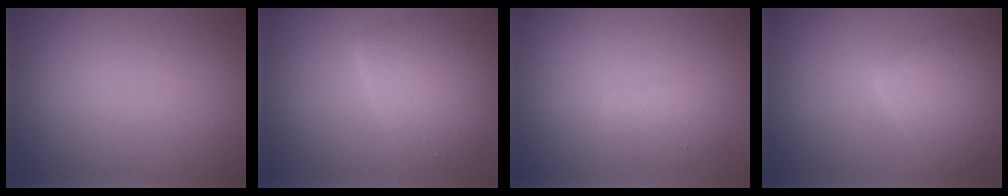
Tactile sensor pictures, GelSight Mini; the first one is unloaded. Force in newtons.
{"total": 5.2, "press": 5.2, "slide": 0.1}
{"total": 1.9, "press": 1.9, "slide": 0.1}
{"total": 5.3, "press": 5.3, "slide": 0.3}